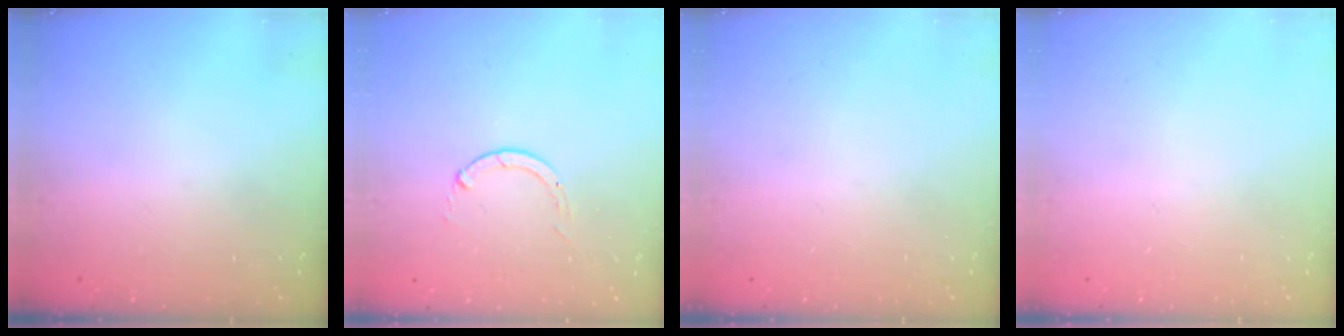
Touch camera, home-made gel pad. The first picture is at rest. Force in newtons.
{"total": 0.0}
{"total": 0.0}
{"total": 0.0}